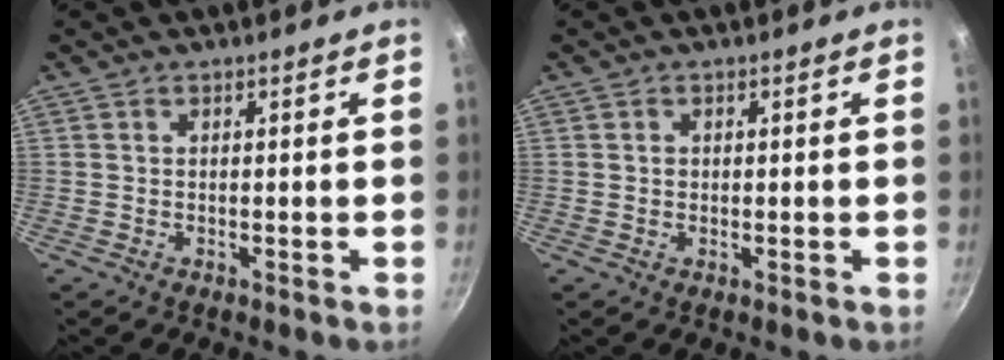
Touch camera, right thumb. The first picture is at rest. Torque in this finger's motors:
{"motor_torque": [0.37, 0.21, 0.26, -0.06, 0.07]}